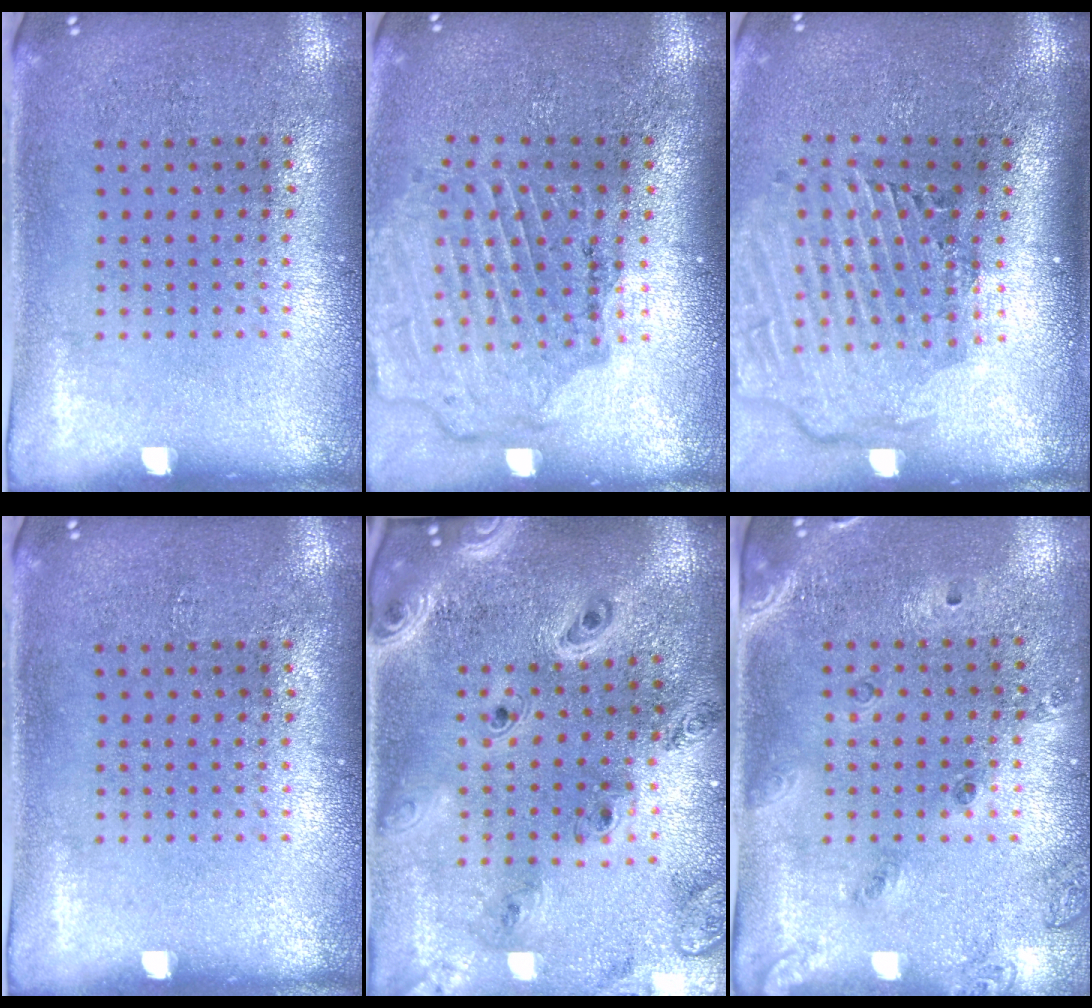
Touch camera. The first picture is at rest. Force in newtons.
{"total": 1.6, "press": 1.6, "slide": 0.0}
{"total": 2.8, "press": 2.2, "slide": 1.8}
{"total": 0.0}
{"total": 2.5, "press": 2.2, "slide": 1.2}
{"total": 1.5, "press": 1.3, "slide": 0.7}